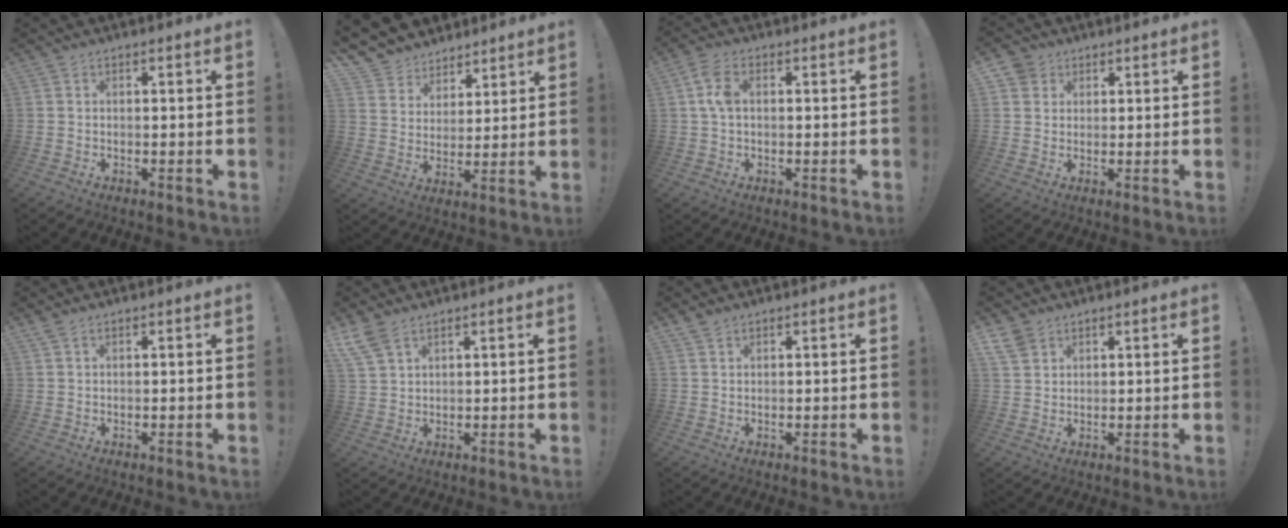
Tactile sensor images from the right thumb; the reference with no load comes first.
{"total": 8.5, "force": [6.1, 5.8, 0.6], "torque": [-0.014, -0.055, 0.125]}
{"total": 5.7, "force": [0.8, 3.5, 4.4], "torque": [-0.088, 0.006, 0.014]}
{"total": 4.1, "force": [2.1, 3.5, 0.5], "torque": [-0.006, -0.008, 0.040]}
{"total": 1.2, "force": [0.9, 0.4, 0.7], "torque": [-0.014, 0.001, 0.017]}
{"total": 5.8, "force": [4.2, 2.4, 3.2], "torque": [-0.060, -0.018, 0.083]}
{"total": 1.6, "force": [1.4, 0.7, 0.4], "torque": [-0.002, -0.008, 0.026]}
{"total": 4.9, "force": [3.4, 3.1, 1.7], "torque": [-0.026, -0.017, 0.066]}